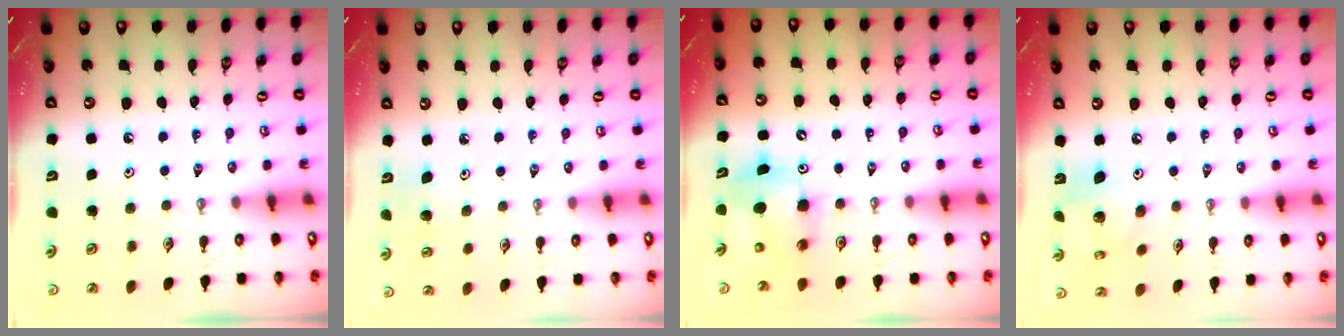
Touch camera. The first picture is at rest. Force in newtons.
{"total": 4.4, "press": 4.0, "slide": 1.9}
{"total": 8.3, "press": 8.1, "slide": 1.9}
{"total": 9.5, "press": 9.4, "slide": 0.7}